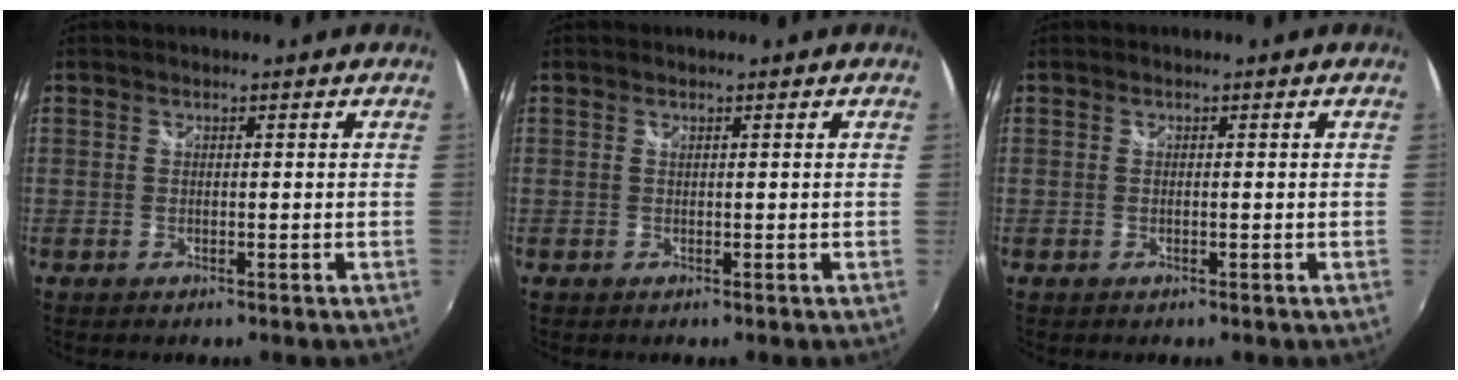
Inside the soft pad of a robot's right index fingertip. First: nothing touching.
{"total": 0.0}
{"total": 0.0}